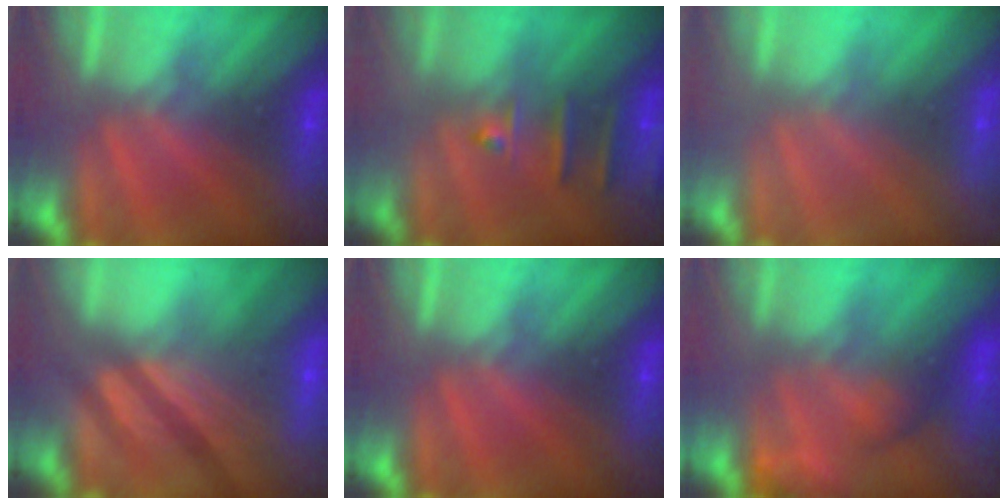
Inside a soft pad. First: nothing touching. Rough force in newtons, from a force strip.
{"total": 2.4}
{"total": 3.3}
{"total": 7.8}
{"total": 0.0}
{"total": 4.8}